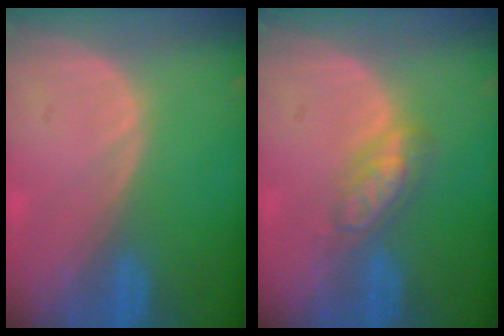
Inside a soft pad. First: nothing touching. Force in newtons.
{"total": 4.6, "press": 4.2, "slide": 2.0}